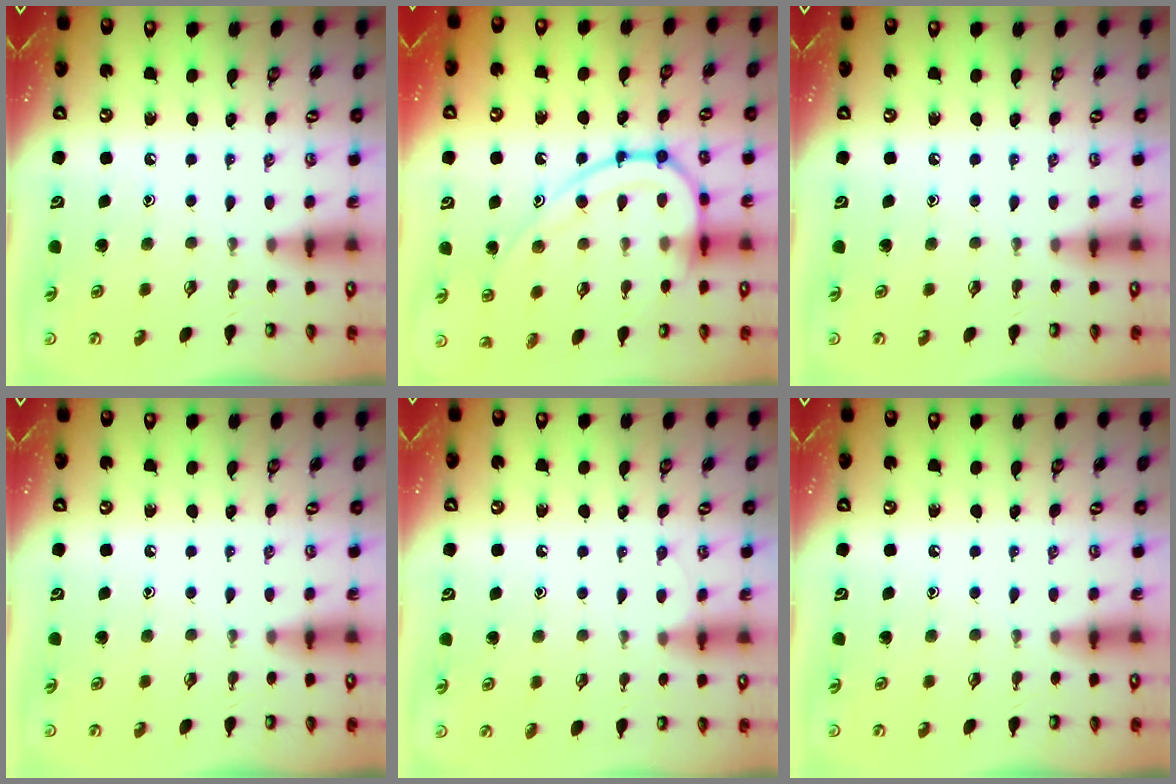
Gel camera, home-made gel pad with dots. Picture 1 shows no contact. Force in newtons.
{"total": 14.8, "press": 14.8, "slide": 0.6}
{"total": 0.0}
{"total": 0.0}
{"total": 4.1, "press": 4.1, "slide": 0.4}
{"total": 0.0}